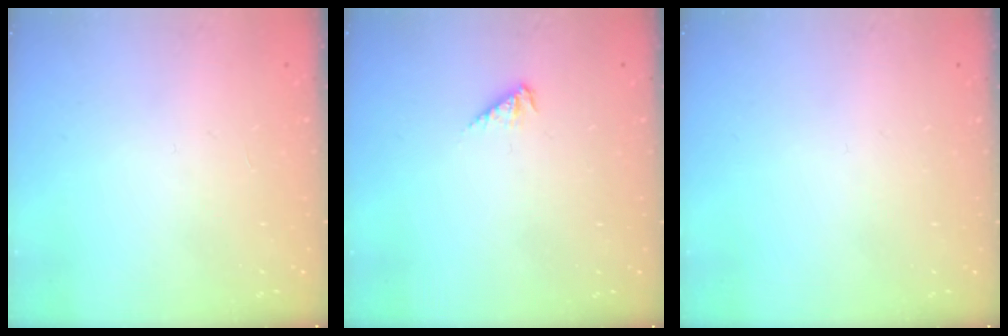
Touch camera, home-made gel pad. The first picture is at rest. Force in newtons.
{"total": 3.0, "press": 2.9, "slide": 0.6}
{"total": 0.0}